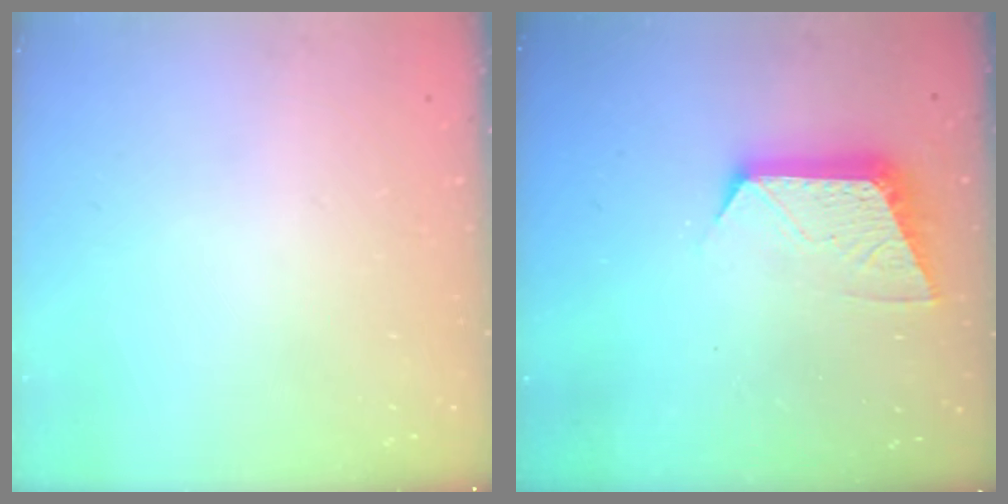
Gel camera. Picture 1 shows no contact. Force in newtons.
{"total": 10.0, "press": 10.0, "slide": 0.5}